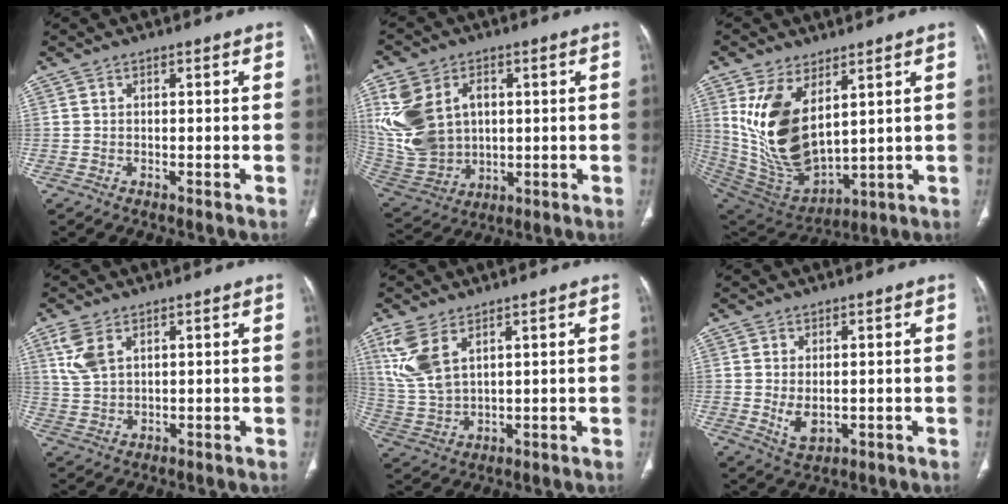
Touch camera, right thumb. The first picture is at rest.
{"total": 17.9, "force": [3.9, 13.1, 11.5], "torque": [-0.243, -0.006, 0.097]}
{"total": 17.7, "force": [5.6, 9.5, 13.9], "torque": [-0.250, -0.032, 0.136]}
{"total": 5.8, "force": [2.9, 3.0, 4.0], "torque": [-0.091, -0.002, 0.069]}
{"total": 9.1, "force": [4.7, 4.2, 6.5], "torque": [-0.150, -0.011, 0.110]}
{"total": 4.2, "force": [-0.3, 2.5, 3.4], "torque": [-0.058, -0.010, 0.007]}